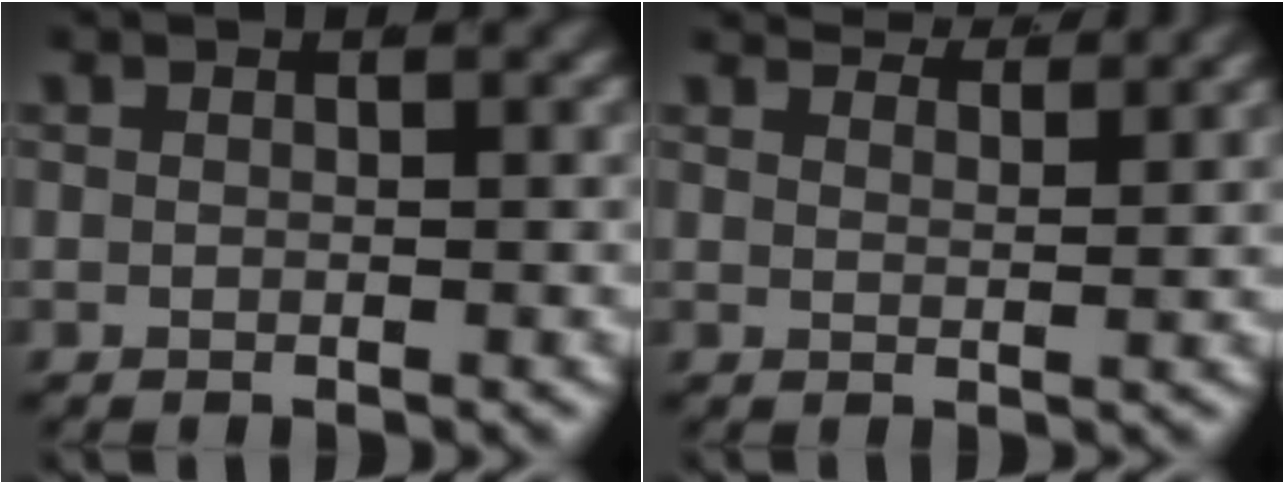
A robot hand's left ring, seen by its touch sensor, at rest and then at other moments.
{"total": 4.4, "force": [4.2, 0.1, 1.3], "torque": [-0.012, 0.003, 0.069]}